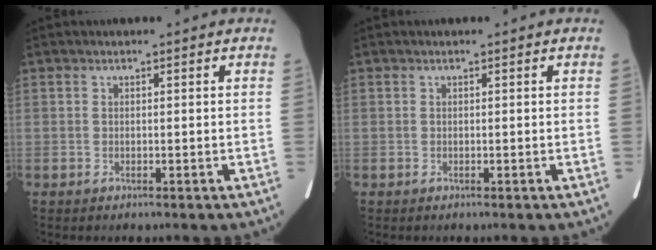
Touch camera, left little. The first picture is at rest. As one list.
[{"total": 0.0}]